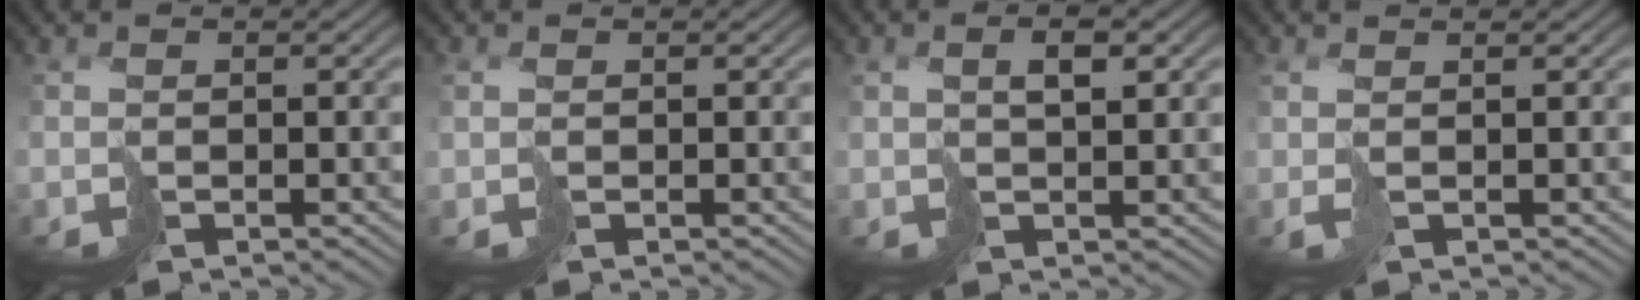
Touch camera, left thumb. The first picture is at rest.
{"total": 0.7, "force": [0.1, 0.5, 0.5], "torque": [-0.016, -0.004, 0.003]}
{"total": 2.8, "force": [1.3, 0.7, 2.4], "torque": [-0.044, 0.006, 0.025]}
{"total": 2.2, "force": [0.5, 0.6, 2.0], "torque": [-0.039, 0.006, 0.005]}